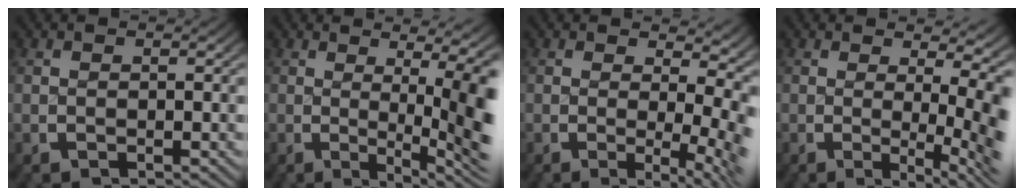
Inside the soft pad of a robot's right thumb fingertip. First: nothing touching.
{"total": 7.7, "force": [0.2, 3.1, 7.0], "torque": [-0.084, -0.016, 0.001]}
{"total": 5.3, "force": [0.4, 2.5, 4.6], "torque": [-0.040, -0.018, 0.002]}
{"total": 5.4, "force": [0.3, 2.1, 5.0], "torque": [-0.053, -0.016, 0.001]}